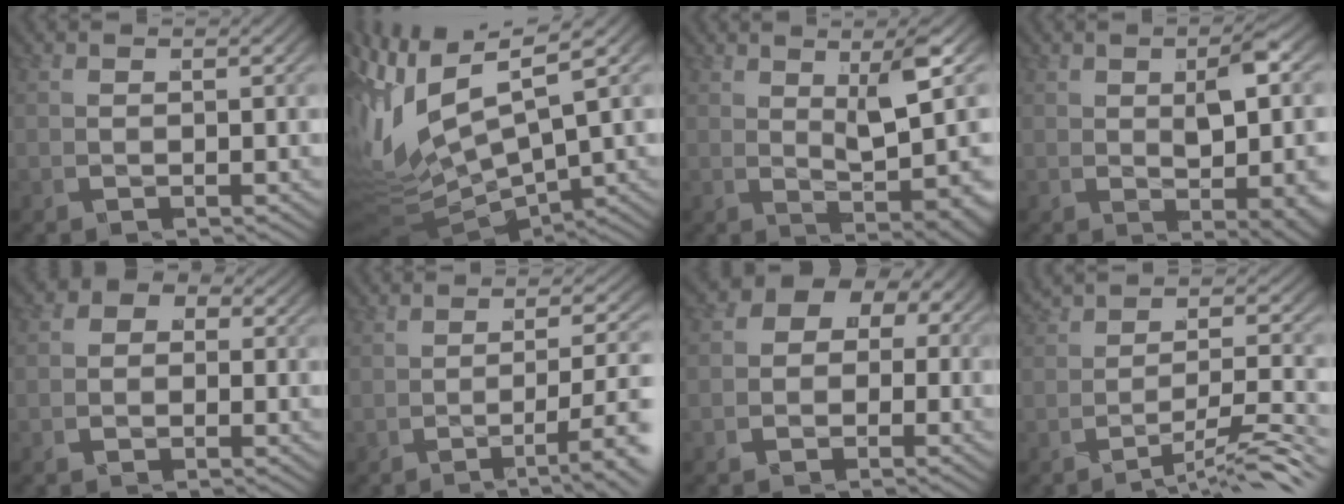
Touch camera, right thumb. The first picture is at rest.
{"total": 15.3, "force": [0.1, 11.2, 10.4], "torque": [-0.250, -0.042, 0.007]}
{"total": 6.3, "force": [1.4, 1.7, 5.9], "torque": [-0.091, -0.005, 0.026]}
{"total": 5.0, "force": [0.5, 1.6, 4.7], "torque": [-0.068, -0.002, 0.014]}
{"total": 2.3, "force": [-1.0, 2.1, 0.2], "torque": [-0.014, -0.003, -0.030]}
{"total": 5.1, "force": [-2.3, 1.3, 4.3], "torque": [-0.073, 0.004, -0.043]}
{"total": 4.0, "force": [0.0, 3.5, 2.0], "torque": [-0.053, 0.000, -0.009]}
{"total": 5.0, "force": [-4.0, 0.8, 2.8], "torque": [-0.038, 0.010, -0.070]}